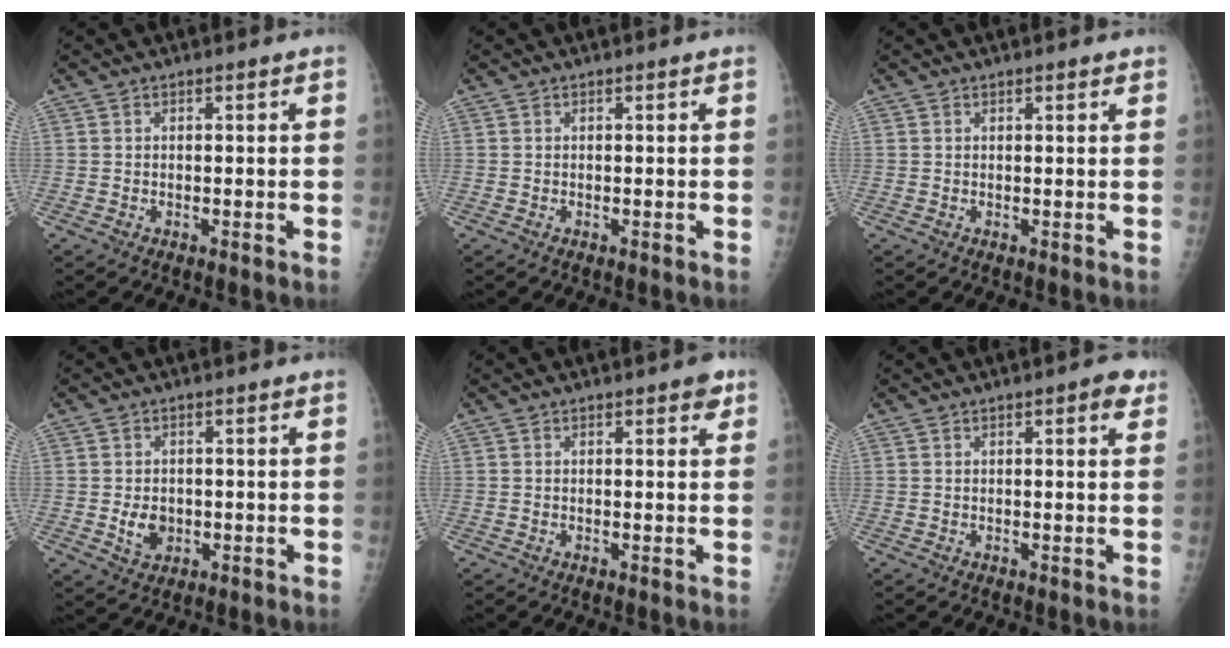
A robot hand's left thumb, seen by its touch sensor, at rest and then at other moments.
{"total": 0.0}
{"total": 1.3, "force": [0.8, 0.4, 1.0], "torque": [-0.014, -0.001, 0.008]}
{"total": 5.3, "force": [-0.8, 4.1, 3.3], "torque": [-0.037, 0.000, -0.004]}
{"total": 2.8, "force": [1.5, 0.9, 2.2], "torque": [-0.019, -0.002, 0.014]}
{"total": 3.7, "force": [1.8, 1.1, 3.1], "torque": [-0.033, -0.002, 0.018]}